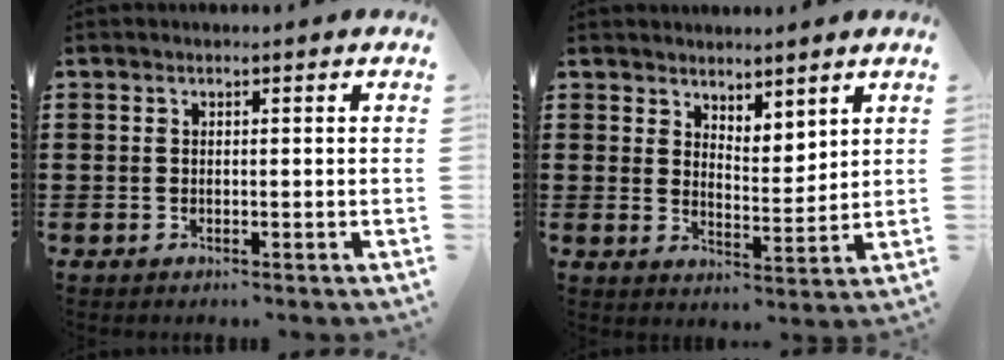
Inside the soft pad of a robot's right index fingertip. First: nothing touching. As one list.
[{"total": 3.6, "force": [3.5, 1.0, 0.0], "torque": [-0.011, -0.008, 0.067]}]